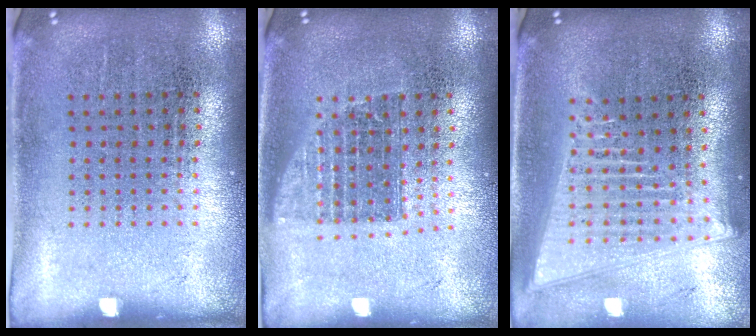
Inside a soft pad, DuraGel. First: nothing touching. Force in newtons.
{"total": 1.4, "press": 1.2, "slide": 0.7}
{"total": 2.1, "press": 1.8, "slide": 1.1}